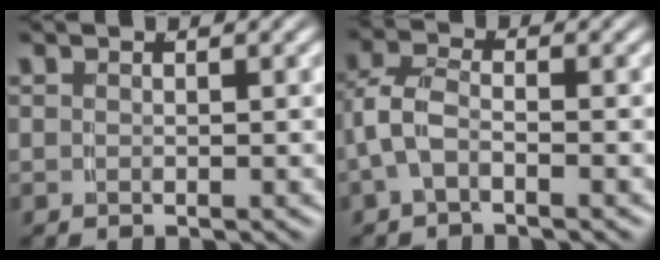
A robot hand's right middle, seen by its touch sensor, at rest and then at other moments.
{"total": 3.6, "force": [-0.9, 2.5, 2.5], "torque": [-0.070, -0.017, -0.011]}